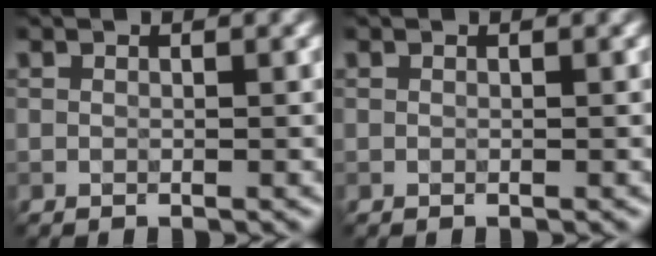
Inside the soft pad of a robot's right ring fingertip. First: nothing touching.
{"total": 0.0}